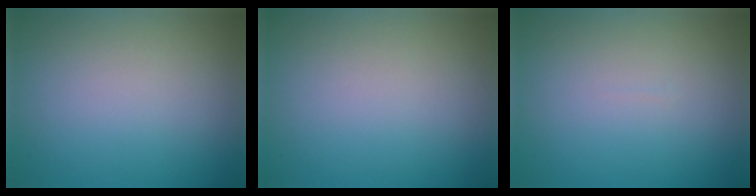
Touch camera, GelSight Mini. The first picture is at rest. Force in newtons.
{"total": 0.0}
{"total": 0.0}